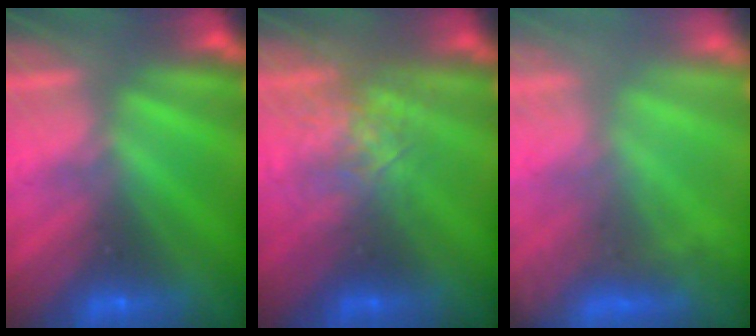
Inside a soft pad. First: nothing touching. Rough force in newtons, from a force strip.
{"total": 2.6}
{"total": 8.2}